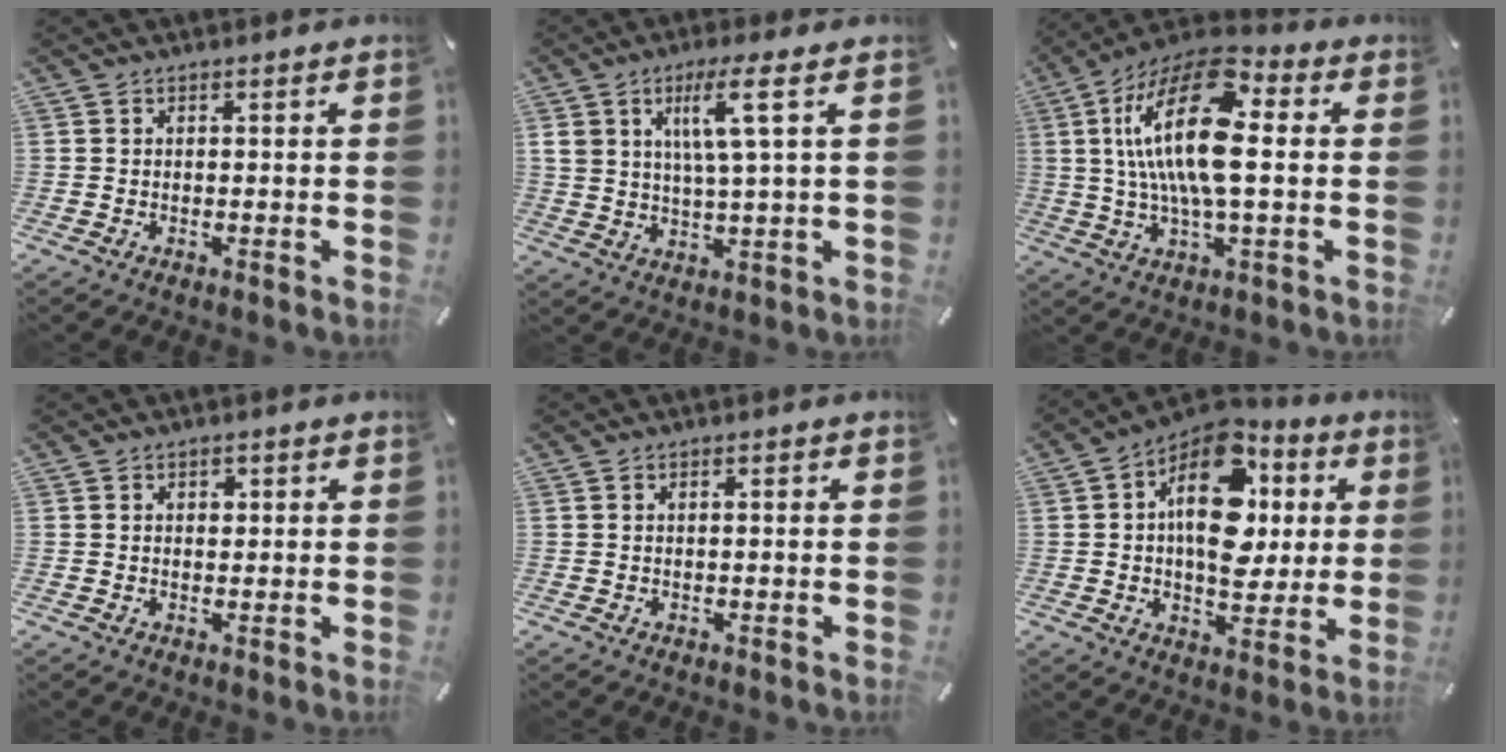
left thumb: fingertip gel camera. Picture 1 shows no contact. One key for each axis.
{"total": 9.4, "fx": 3.9, "fy": 1.5, "fz": 8.4, "tx": -0.163, "ty": 0.001, "tz": 0.062}
{"total": 21.3, "fx": 2.9, "fy": 8.8, "fz": 19.2, "tx": -0.402, "ty": -0.003, "tz": 0.045}
{"total": 1.4, "fx": 0.3, "fy": 1.2, "fz": 0.7, "tx": 0.000, "ty": -0.002, "tz": 0.001}
{"total": 0.6, "fx": 0.0, "fy": 0.3, "fz": 0.6, "tx": -0.011, "ty": 0.001, "tz": -0.001}
{"total": 19.2, "fx": 4.0, "fy": 12.4, "fz": 14.0, "tx": -0.207, "ty": -0.024, "tz": 0.071}